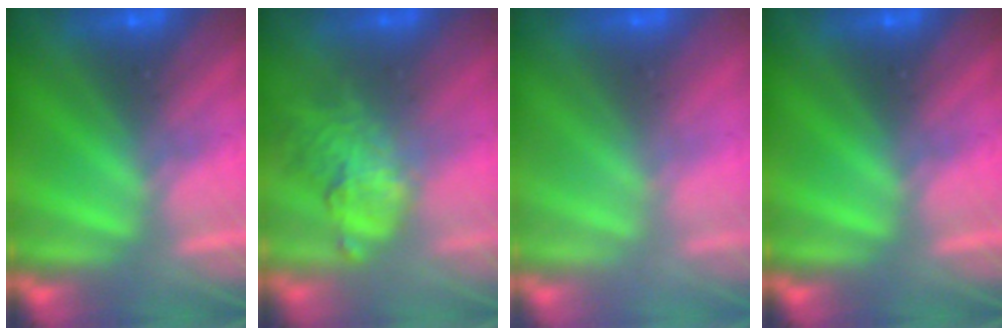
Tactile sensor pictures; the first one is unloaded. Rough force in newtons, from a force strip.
{"total": 2.8}
{"total": 2.8}
{"total": 0.0}